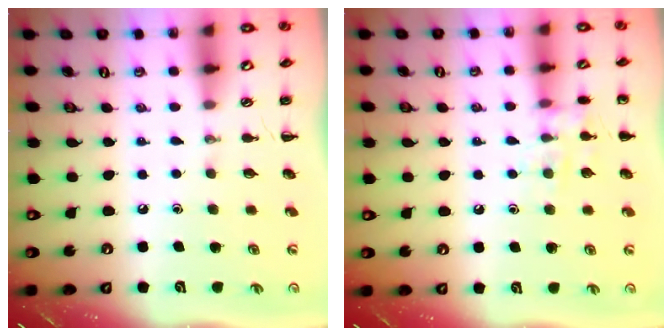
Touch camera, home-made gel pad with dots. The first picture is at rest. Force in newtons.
{"total": 8.5, "press": 8.4, "slide": 1.6}